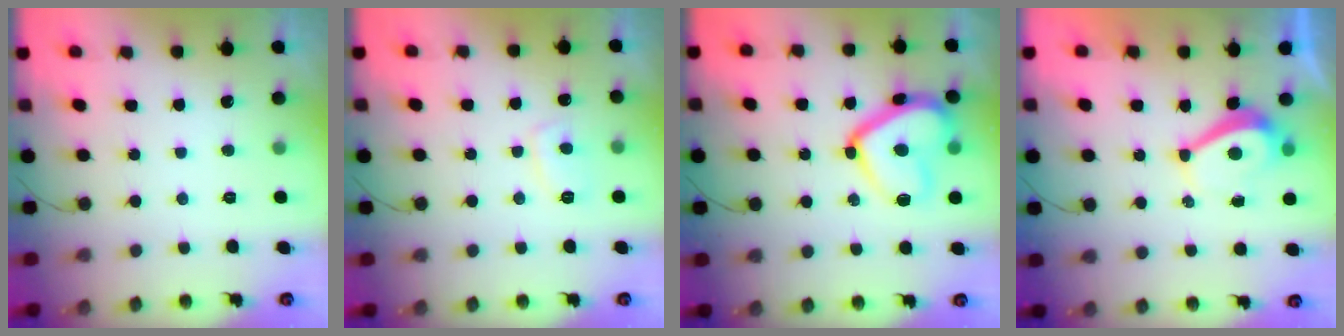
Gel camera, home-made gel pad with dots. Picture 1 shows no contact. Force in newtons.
{"total": 4.5, "press": 4.4, "slide": 0.9}
{"total": 16.4, "press": 16.4, "slide": 1.6}
{"total": 4.4, "press": 4.3, "slide": 0.6}